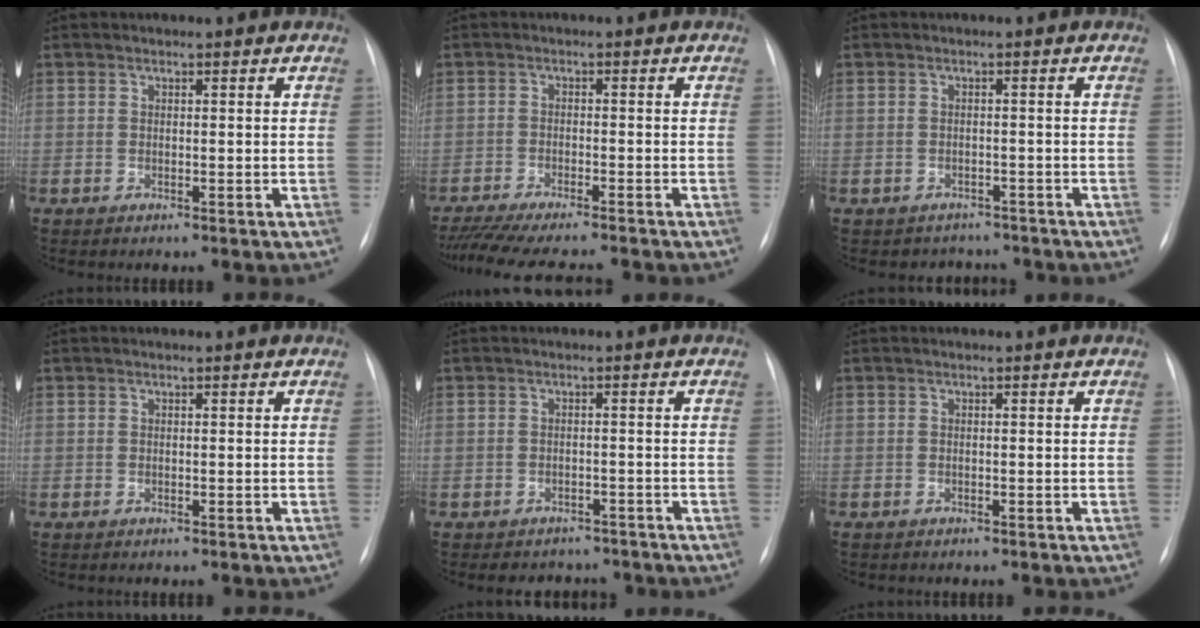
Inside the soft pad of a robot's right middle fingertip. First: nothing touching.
{"total": 12.9, "force": [-11.4, 1.0, 5.9], "torque": [-0.085, -0.022, -0.167]}
{"total": 3.6, "force": [-3.0, 1.8, -0.4], "torque": [0.001, 0.015, -0.040]}
{"total": 0.0}
{"total": 5.2, "force": [-4.4, 2.6, 0.4], "torque": [-0.003, 0.014, -0.051]}
{"total": 0.0}